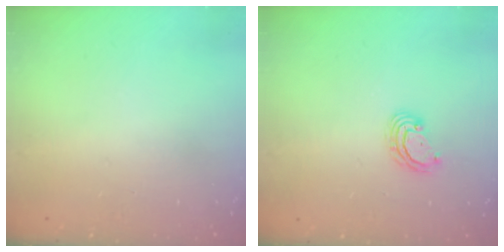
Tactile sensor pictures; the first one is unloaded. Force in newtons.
{"total": 3.6, "press": 3.6, "slide": 0.3}